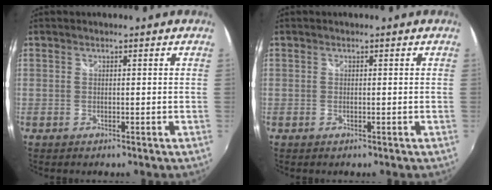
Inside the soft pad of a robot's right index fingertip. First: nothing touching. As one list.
[{"total": 0.0}]